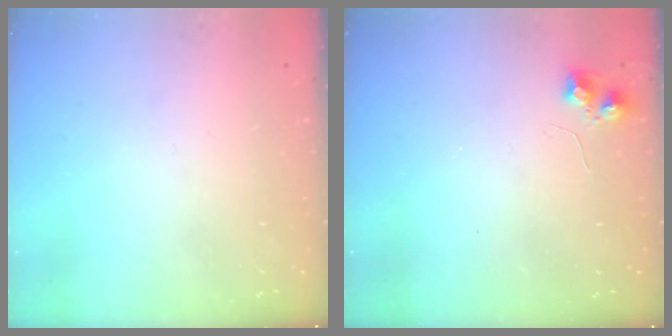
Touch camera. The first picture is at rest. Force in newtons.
{"total": 5.9, "press": 5.9, "slide": 0.7}